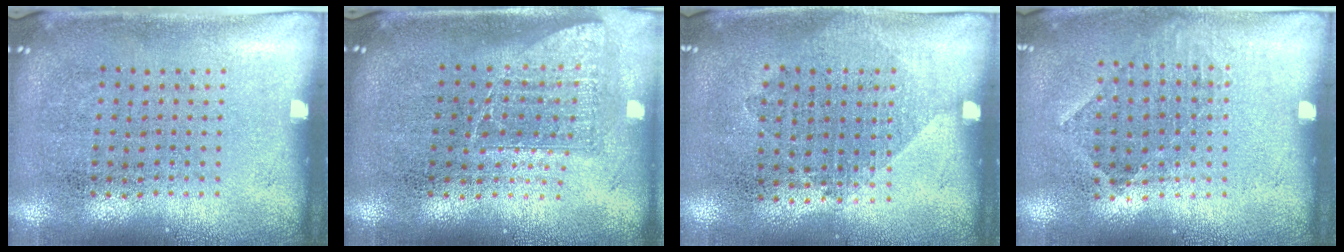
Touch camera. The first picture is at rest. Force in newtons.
{"total": 1.4, "press": 1.1, "slide": 0.9}
{"total": 1.0, "press": 0.9, "slide": 0.5}
{"total": 0.8, "press": 0.7, "slide": 0.4}